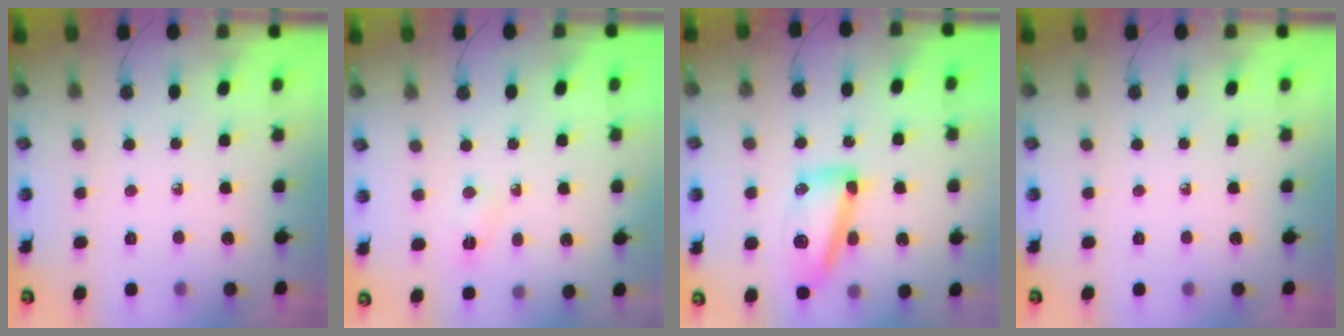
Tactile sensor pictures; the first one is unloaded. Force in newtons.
{"total": 2.3, "press": 2.3, "slide": 0.3}
{"total": 13.3, "press": 13.3, "slide": 1.0}
{"total": 0.0}